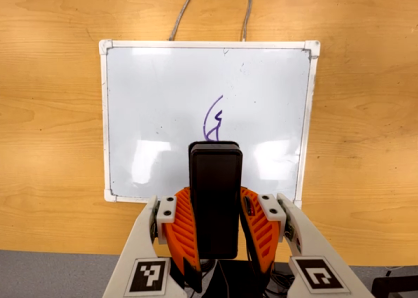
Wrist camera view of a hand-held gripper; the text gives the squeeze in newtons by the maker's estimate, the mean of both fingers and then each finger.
{"total": 7.0, "left": 5.5, "right": 8.5}